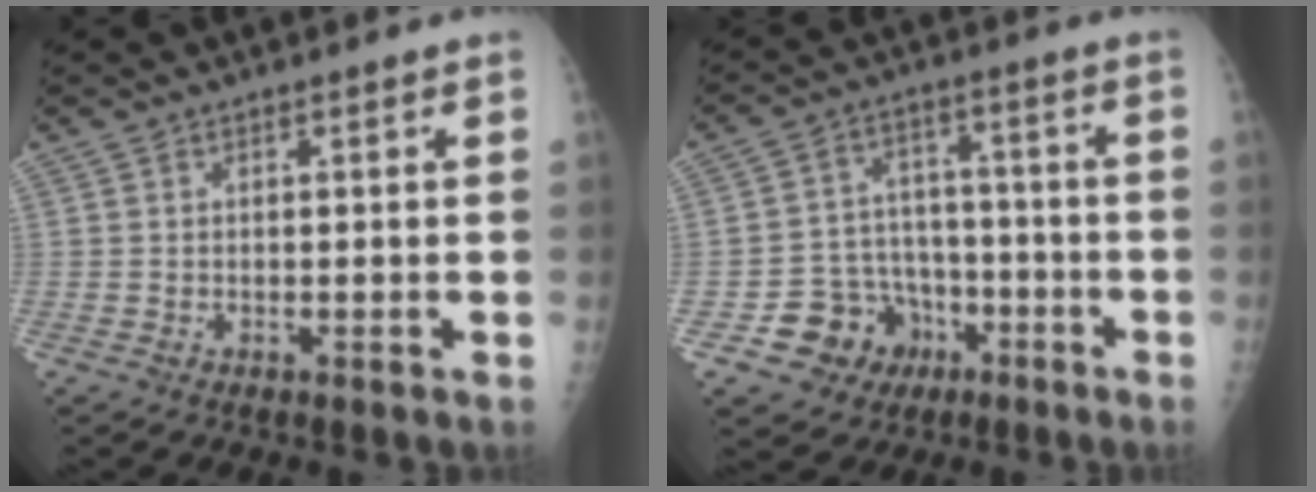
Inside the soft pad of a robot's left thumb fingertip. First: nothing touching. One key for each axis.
{"total": 10.6, "fx": -4.8, "fy": 9.1, "fz": 2.6, "tx": -0.005, "ty": 0.055, "tz": -0.067}